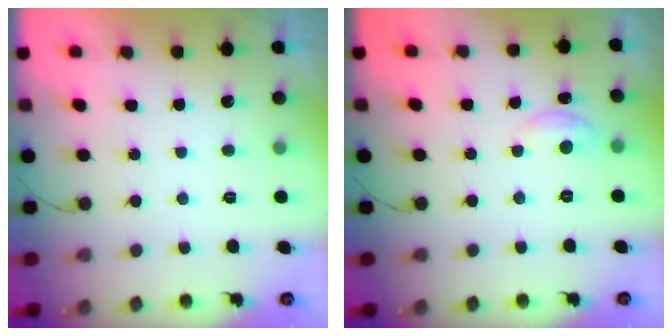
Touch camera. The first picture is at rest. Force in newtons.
{"total": 5.2, "press": 5.2, "slide": 0.6}